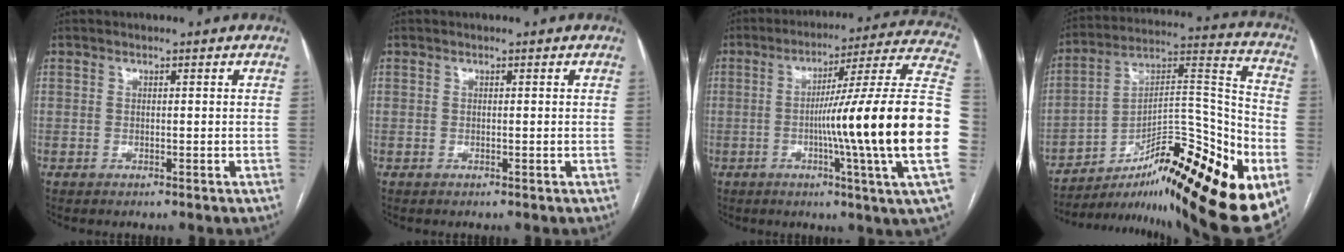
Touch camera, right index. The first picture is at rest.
{"total": 0.0}
{"total": 24.7, "force": [-3.9, -2.4, 24.3], "torque": [-0.284, 0.001, -0.082]}
{"total": 29.6, "force": [-16.4, 5.0, 24.2], "torque": [-0.313, 0.017, -0.252]}